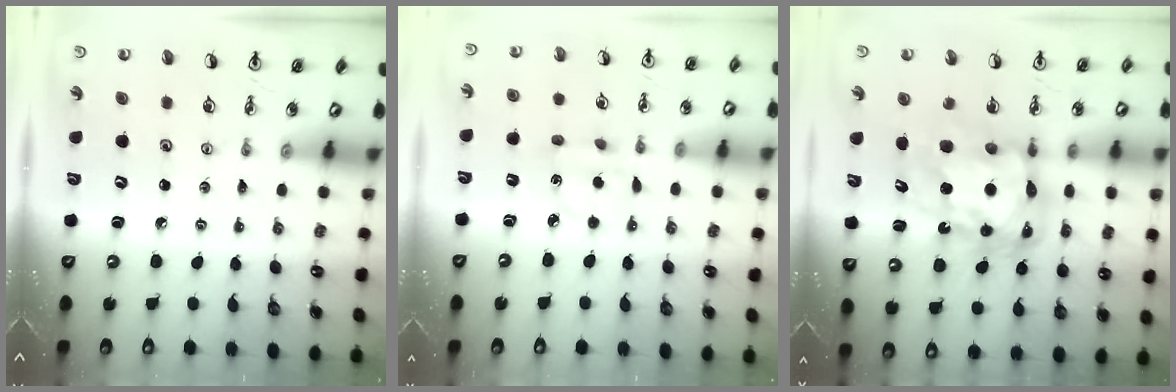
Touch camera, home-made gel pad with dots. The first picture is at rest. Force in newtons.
{"total": 3.5, "press": 3.5, "slide": 0.4}
{"total": 14.2, "press": 14.1, "slide": 1.5}